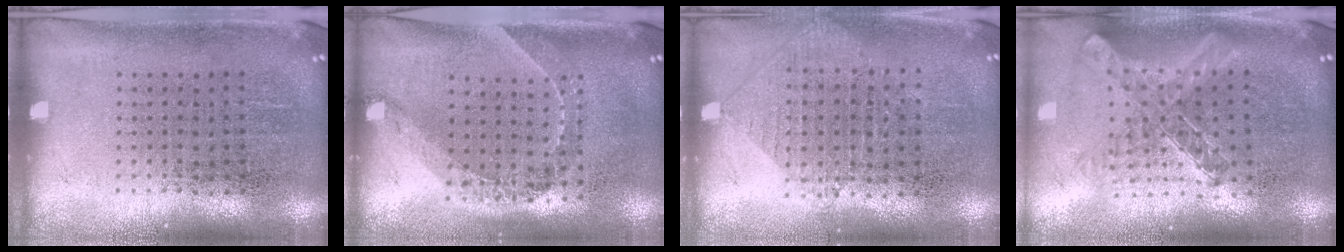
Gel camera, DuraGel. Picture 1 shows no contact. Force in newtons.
{"total": 1.6, "press": 1.3, "slide": 1.0}
{"total": 0.9, "press": 0.9, "slide": 0.2}
{"total": 1.1, "press": 1.1, "slide": 0.2}